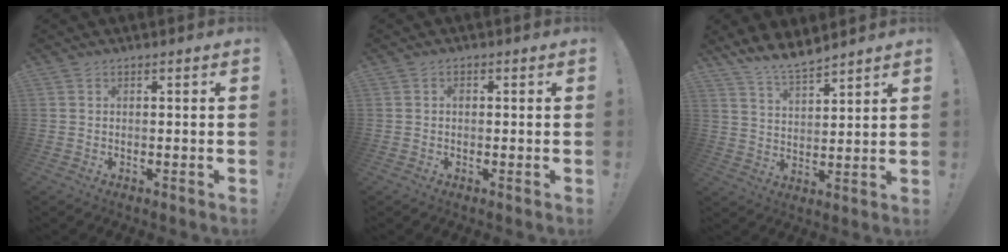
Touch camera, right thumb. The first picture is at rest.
{"total": 0.9, "force": [-0.2, 0.7, 0.5], "torque": [-0.002, 0.001, -0.007]}
{"total": 8.4, "force": [7.7, 1.7, 2.9], "torque": [-0.053, -0.056, 0.144]}